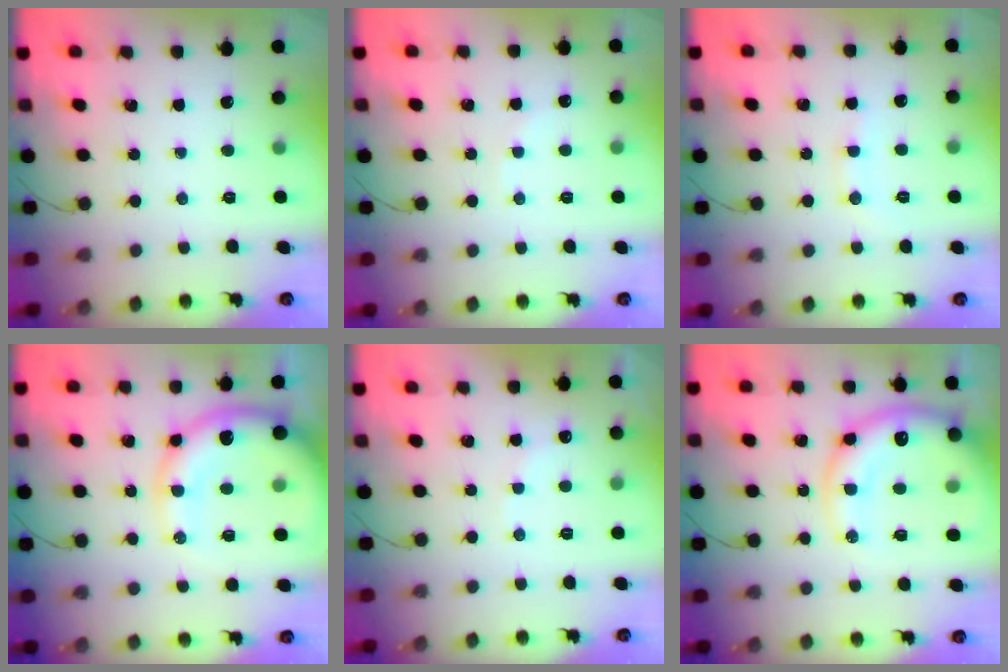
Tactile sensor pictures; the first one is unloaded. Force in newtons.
{"total": 2.7, "press": 2.6, "slide": 0.5}
{"total": 6.5, "press": 6.4, "slide": 1.4}
{"total": 16.3, "press": 15.9, "slide": 3.5}
{"total": 5.9, "press": 5.9, "slide": 1.0}
{"total": 16.5, "press": 16.1, "slide": 3.3}